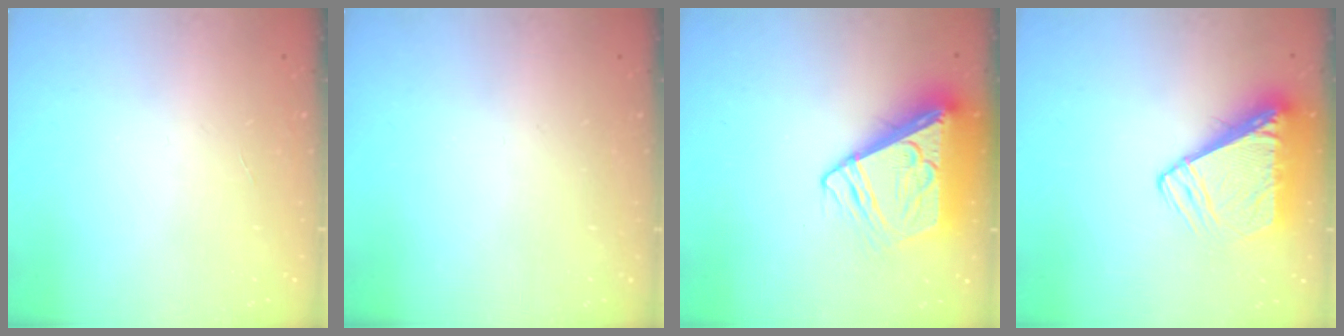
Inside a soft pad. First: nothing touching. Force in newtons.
{"total": 0.0}
{"total": 12.6, "press": 12.6, "slide": 1.6}
{"total": 9.0, "press": 8.9, "slide": 1.2}